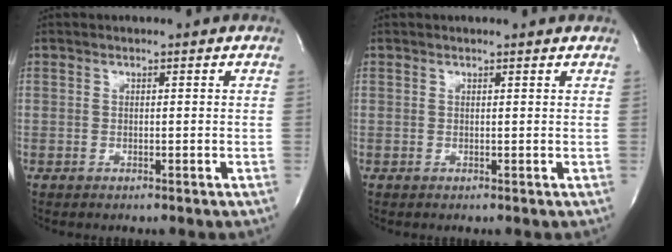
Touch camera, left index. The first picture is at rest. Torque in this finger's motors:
{"motor_torque": [0.00, -0.32, -0.05, -0.01]}